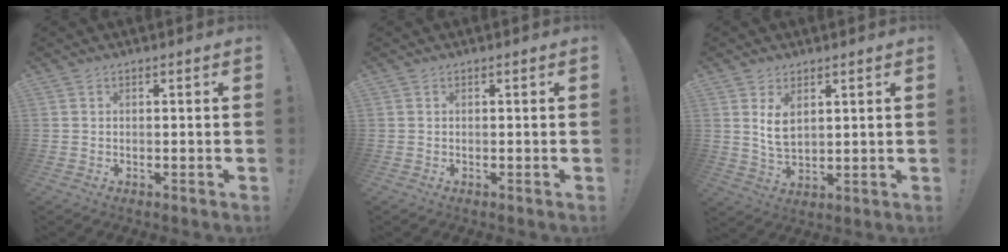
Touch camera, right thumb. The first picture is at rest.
{"total": 0.0}
{"total": 6.3, "force": [3.0, 3.7, 4.1], "torque": [-0.064, -0.015, 0.051]}